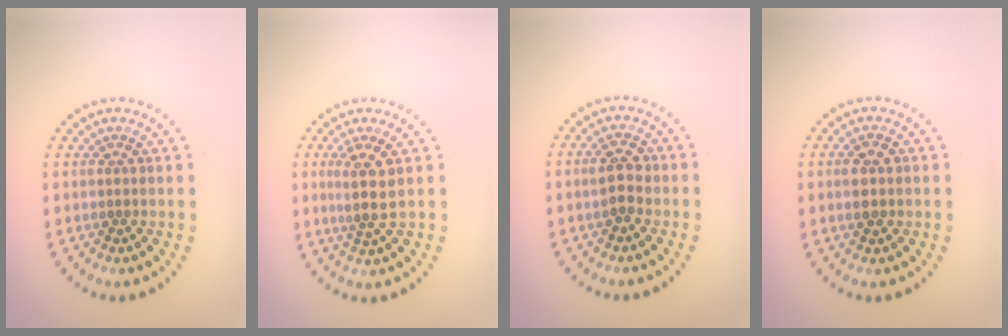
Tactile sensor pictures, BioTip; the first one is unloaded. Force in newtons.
{"total": 2.8, "press": 2.3, "slide": 1.6}
{"total": 2.4, "press": 2.4, "slide": 0.2}
{"total": 2.0, "press": 2.0, "slide": 0.3}